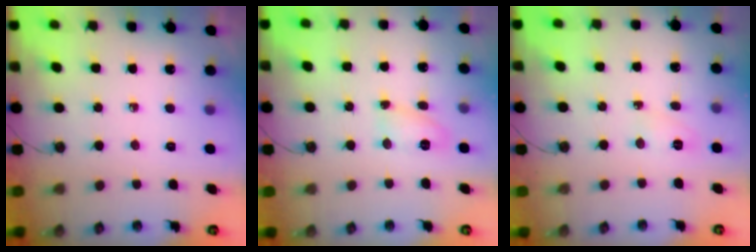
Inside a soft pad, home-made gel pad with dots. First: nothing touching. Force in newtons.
{"total": 20.9, "press": 8.5, "slide": 19.1}
{"total": 3.2, "press": 3.0, "slide": 1.0}